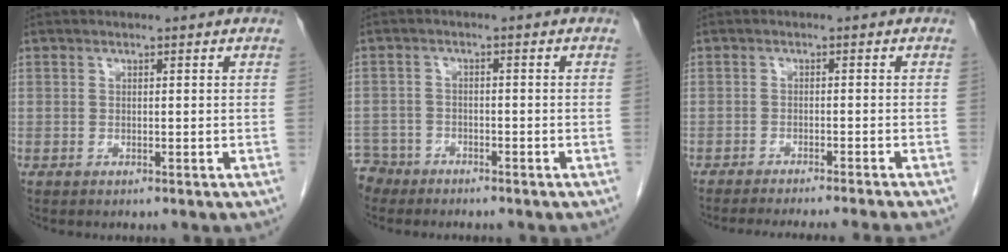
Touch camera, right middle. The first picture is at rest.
{"total": 4.2, "force": [-3.5, 2.0, -0.8], "torque": [0.015, 0.002, -0.070]}
{"total": 11.4, "force": [-10.3, -1.0, 4.8], "torque": [-0.044, -0.024, -0.140]}